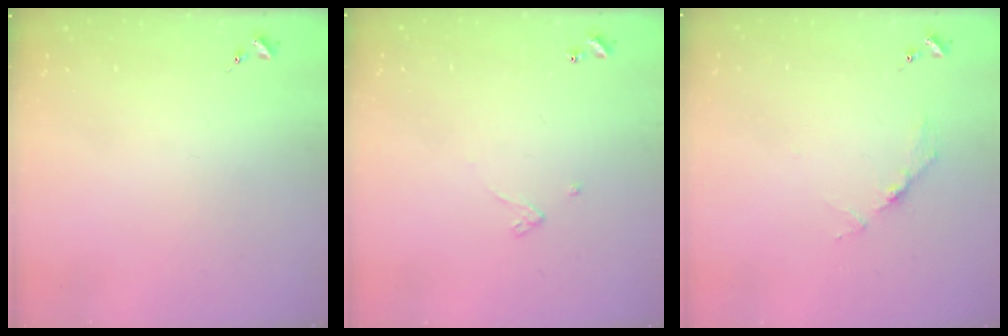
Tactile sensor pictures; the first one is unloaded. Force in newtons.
{"total": 2.4, "press": 2.4, "slide": 0.2}
{"total": 3.8, "press": 3.8, "slide": 0.4}